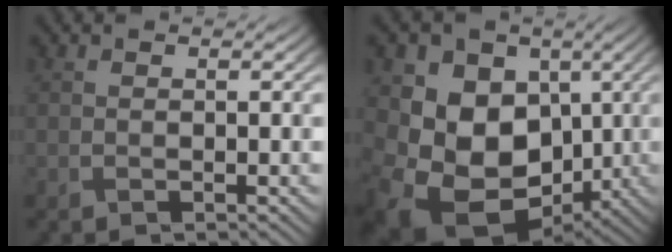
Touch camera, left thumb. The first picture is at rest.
{"total": 14.8, "force": [-1.0, 12.1, 8.4], "torque": [-0.182, -0.025, -0.018]}